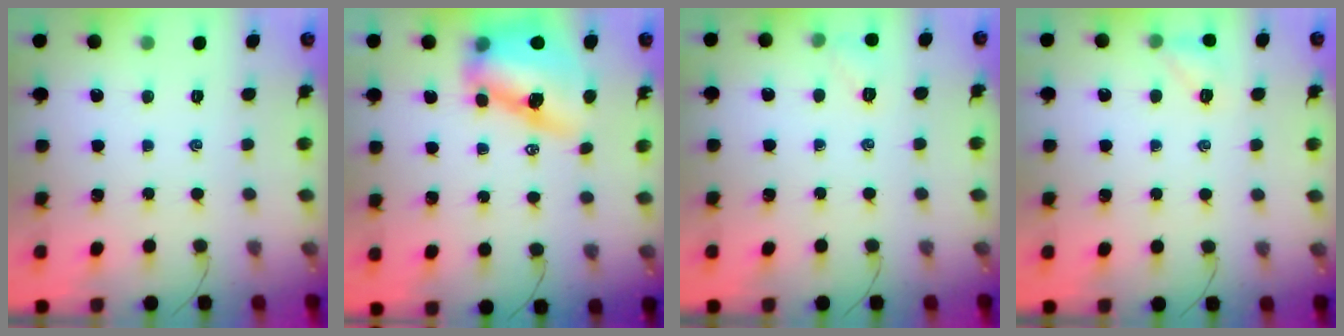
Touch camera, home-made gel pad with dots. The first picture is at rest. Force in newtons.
{"total": 12.8, "press": 12.4, "slide": 3.5}
{"total": 5.3, "press": 5.2, "slide": 1.2}
{"total": 6.3, "press": 6.2, "slide": 1.3}